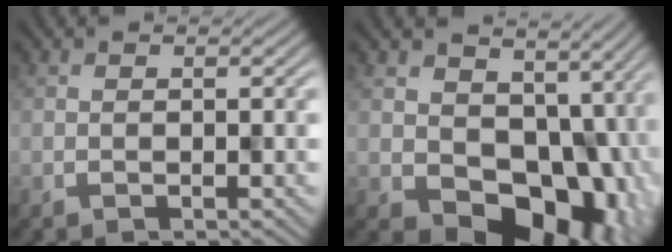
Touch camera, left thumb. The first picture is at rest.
{"total": 11.9, "force": [0.6, 8.9, 7.8], "torque": [-0.116, -0.037, 0.020]}